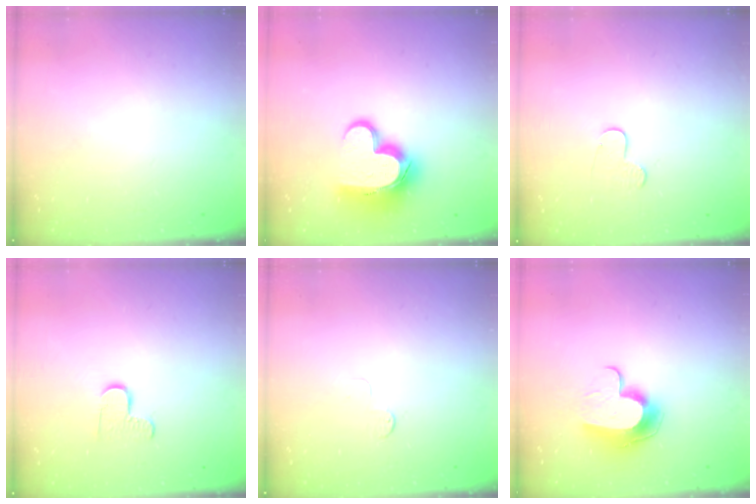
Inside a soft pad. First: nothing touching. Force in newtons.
{"total": 14.5, "press": 14.4, "slide": 1.1}
{"total": 5.7, "press": 5.7, "slide": 0.5}
{"total": 4.8, "press": 4.8, "slide": 0.4}
{"total": 2.7, "press": 2.7, "slide": 0.2}
{"total": 11.5, "press": 11.5, "slide": 0.5}